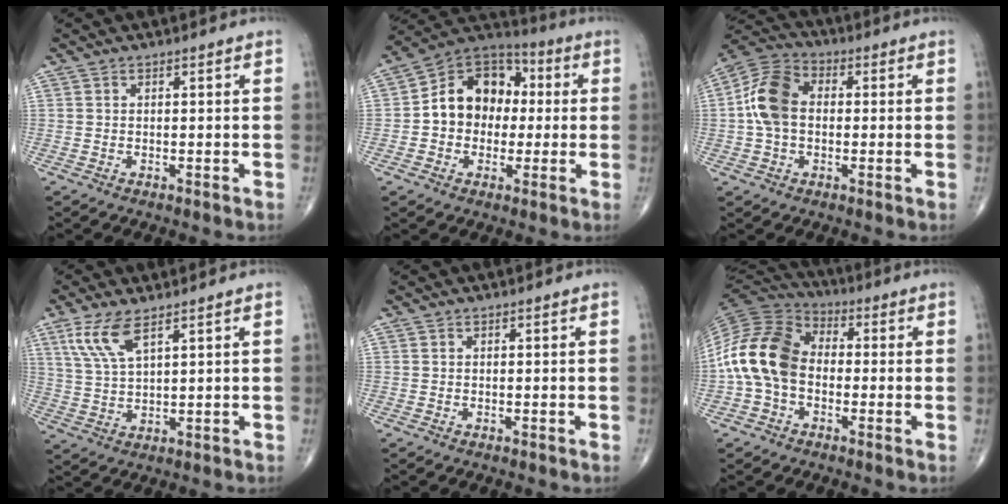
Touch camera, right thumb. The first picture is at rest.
{"total": 14.0, "force": [0.4, 11.2, 8.4], "torque": [-0.093, 0.034, -0.006]}
{"total": 10.7, "force": [0.2, 7.4, 7.7], "torque": [-0.150, 0.030, -0.008]}
{"total": 7.5, "force": [4.3, 2.3, 5.7], "torque": [-0.123, -0.013, 0.097]}
{"total": 0.0}
{"total": 14.6, "force": [-1.7, 10.4, 10.0], "torque": [-0.197, 0.035, -0.045]}